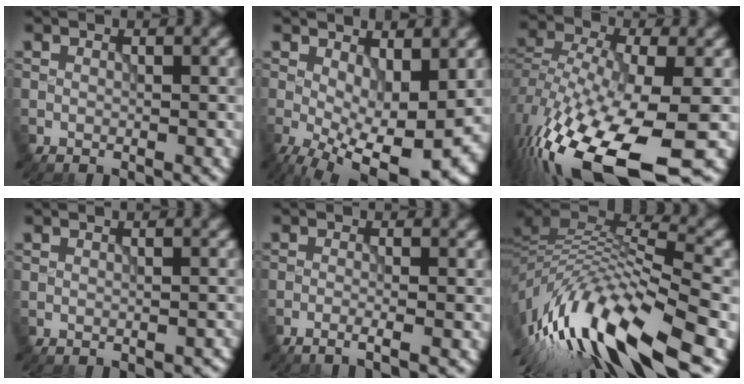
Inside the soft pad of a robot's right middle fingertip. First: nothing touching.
{"total": 11.2, "force": [-1.7, 5.0, 9.9], "torque": [-0.164, -0.019, -0.016]}
{"total": 16.1, "force": [-9.1, 5.6, 12.1], "torque": [-0.264, -0.037, -0.148]}
{"total": 0.7, "force": [-0.5, 0.3, 0.4], "torque": [-0.009, -0.002, -0.005]}
{"total": 1.8, "force": [-1.0, 0.3, 1.4], "torque": [-0.011, -0.001, -0.030]}
{"total": 14.2, "force": [-6.1, 4.8, 11.8], "torque": [-0.245, 0.014, -0.114]}